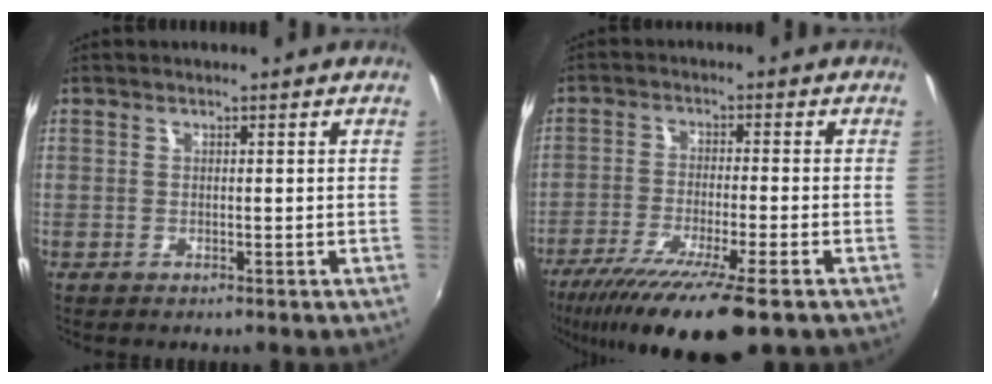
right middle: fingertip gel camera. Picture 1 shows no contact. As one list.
[{"total": 14.6, "force": [-10.1, 1.2, 10.5], "torque": [-0.206, -0.054, -0.170]}]